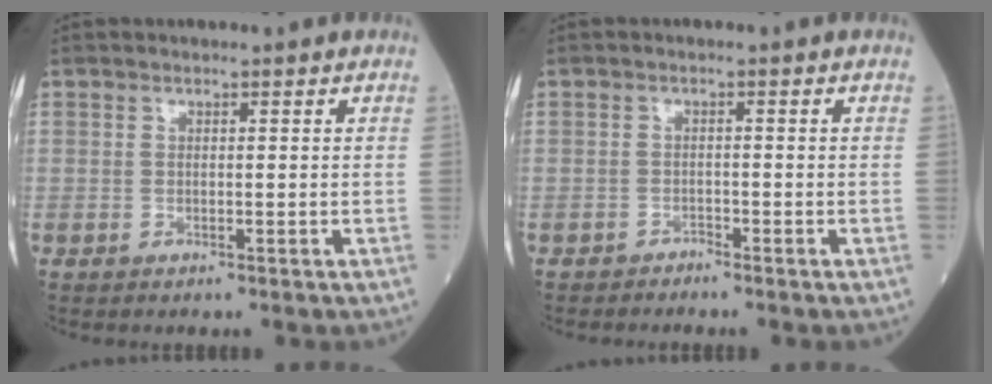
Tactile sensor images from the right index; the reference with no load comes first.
{"total": 1.1, "force": [-1.0, 0.1, -0.2], "torque": [0.007, -0.001, -0.022]}